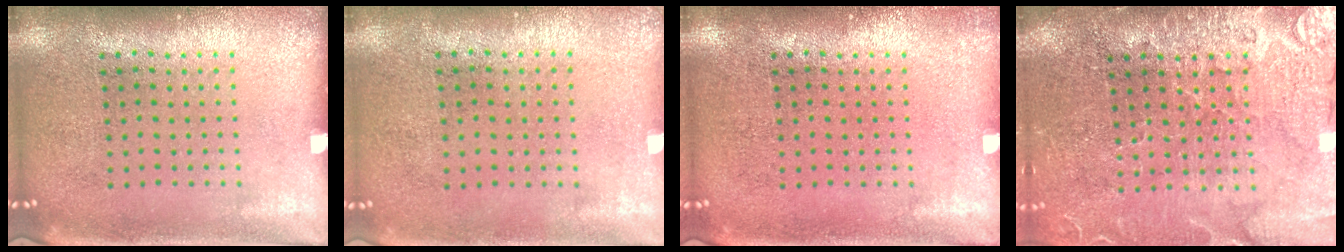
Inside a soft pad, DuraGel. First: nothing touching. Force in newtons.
{"total": 0.0}
{"total": 0.6, "press": 0.6, "slide": 0.1}
{"total": 3.5, "press": 3.4, "slide": 0.9}